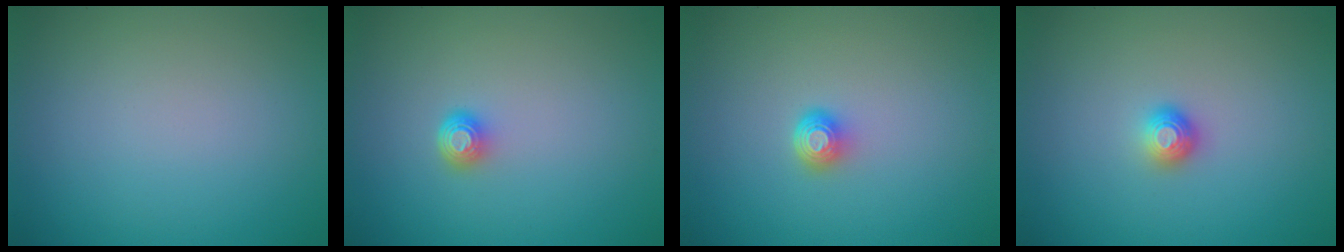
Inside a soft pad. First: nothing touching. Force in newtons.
{"total": 1.4, "press": 1.1, "slide": 1.0}
{"total": 1.6, "press": 1.2, "slide": 1.1}
{"total": 1.3, "press": 1.2, "slide": 0.7}